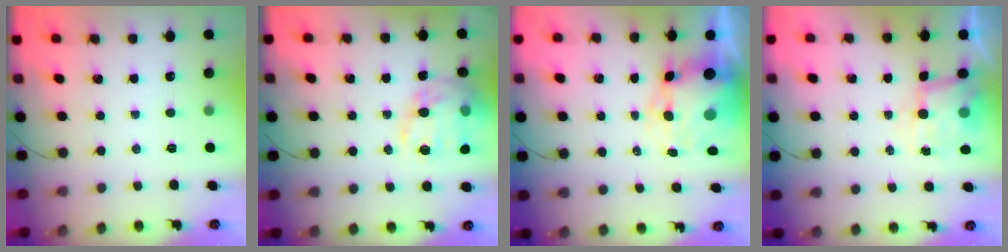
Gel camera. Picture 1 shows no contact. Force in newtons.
{"total": 20.6, "press": 20.2, "slide": 3.6}
{"total": 9.3, "press": 9.0, "slide": 2.2}
{"total": 5.4, "press": 5.4, "slide": 0.5}